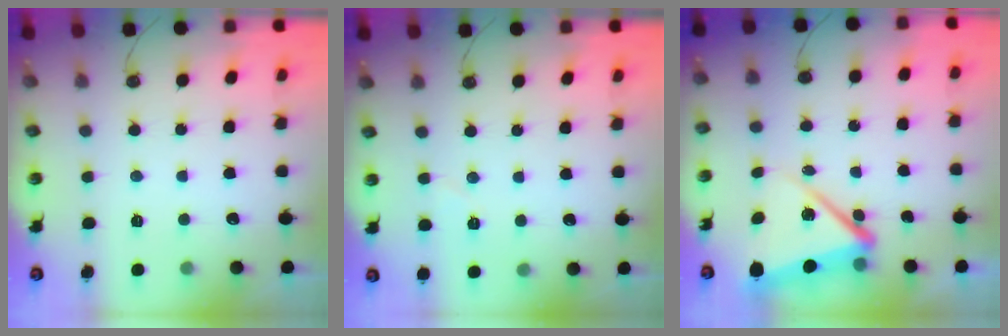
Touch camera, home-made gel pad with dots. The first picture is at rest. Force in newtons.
{"total": 3.0, "press": 2.8, "slide": 1.0}
{"total": 10.3, "press": 10.1, "slide": 1.9}